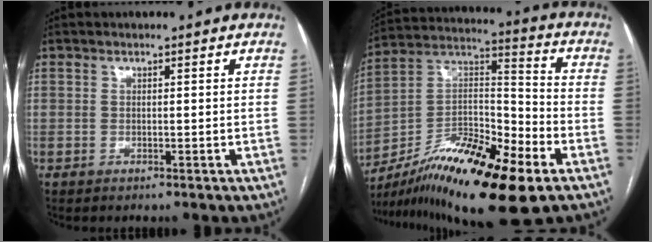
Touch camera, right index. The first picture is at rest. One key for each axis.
{"total": 21.3, "fx": -12.9, "fy": 4.0, "fz": 16.4, "tx": -0.285, "ty": 0.005, "tz": -0.216}